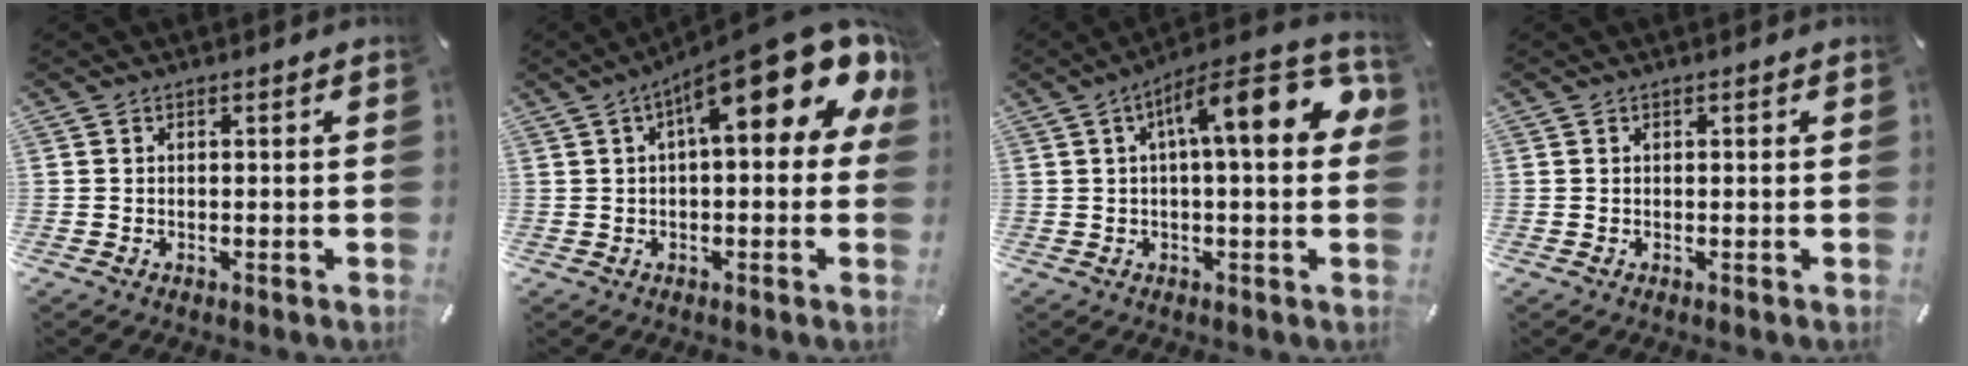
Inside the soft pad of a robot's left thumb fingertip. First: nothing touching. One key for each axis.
{"total": 18.0, "fx": 8.1, "fy": 5.6, "fz": 15.1, "tx": -0.218, "ty": -0.058, "tz": 0.127}
{"total": 16.8, "fx": 4.4, "fy": 5.2, "fz": 15.4, "tx": -0.216, "ty": -0.017, "tz": 0.061}
{"total": 0.0}